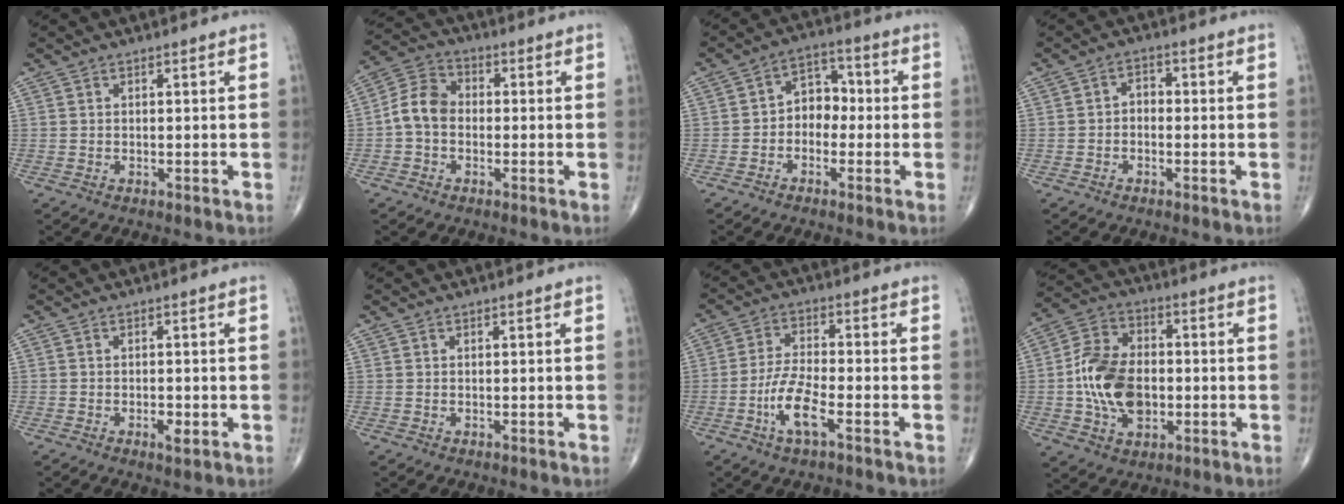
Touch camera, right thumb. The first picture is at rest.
{"total": 7.2, "force": [-1.0, 5.5, 4.5], "torque": [-0.075, 0.026, -0.035]}
{"total": 6.5, "force": [-1.1, 5.1, 4.0], "torque": [-0.029, 0.033, -0.037]}
{"total": 2.7, "force": [-0.6, 2.0, 1.7], "torque": [-0.011, 0.017, -0.023]}
{"total": 2.2, "force": [-0.8, 1.0, 1.8], "torque": [-0.030, -0.001, -0.013]}
{"total": 0.0}
{"total": 7.8, "force": [-3.4, 2.2, 6.7], "torque": [-0.142, 0.017, -0.065]}
{"total": 14.5, "force": [-1.5, 9.6, 10.8], "torque": [-0.182, 0.019, -0.029]}